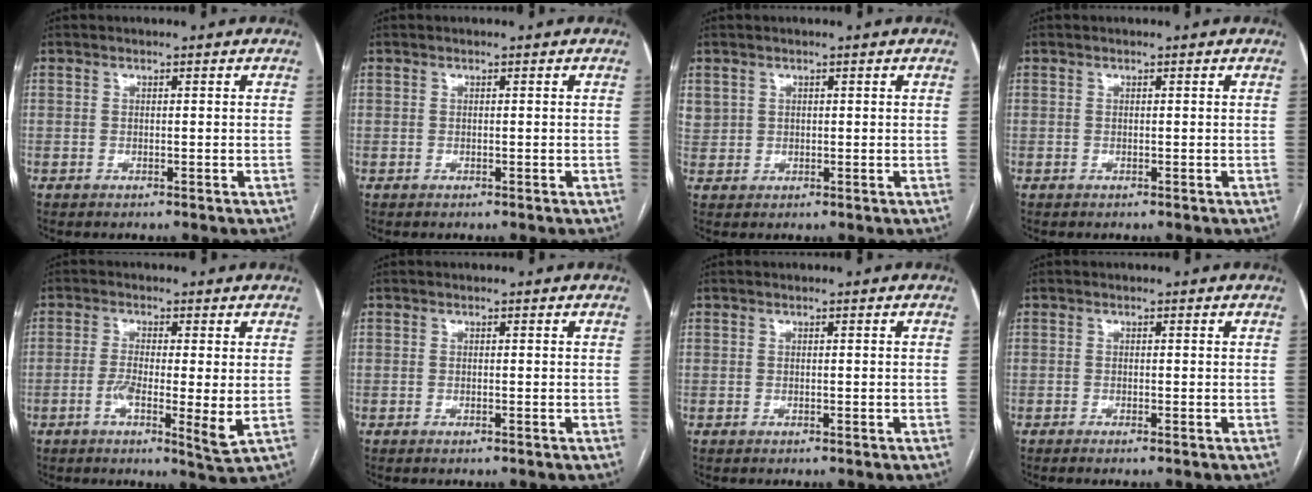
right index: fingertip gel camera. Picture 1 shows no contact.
{"total": 0.0}
{"total": 2.8, "force": [1.3, 2.4, 0.5], "torque": [-0.003, 0.009, 0.030]}
{"total": 0.0}
{"total": 6.9, "force": [-1.2, 0.9, 6.7], "torque": [-0.114, -0.013, -0.024]}
{"total": 0.0}
{"total": 0.0}
{"total": 0.7, "force": [-0.5, -0.1, 0.5], "torque": [-0.011, 0.000, -0.009]}